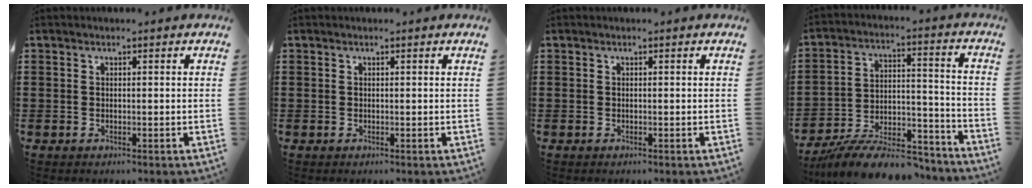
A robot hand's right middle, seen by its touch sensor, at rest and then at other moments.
{"total": 0.0}
{"total": 0.0}
{"total": 10.8, "force": [-9.7, 2.1, 4.3], "torque": [-0.063, 0.032, -0.183]}